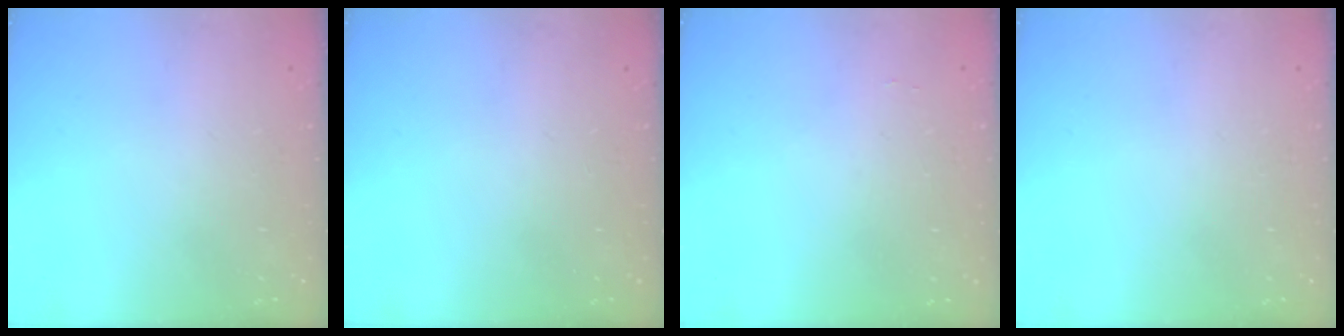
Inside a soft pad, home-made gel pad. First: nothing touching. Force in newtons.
{"total": 0.0}
{"total": 5.9, "press": 5.9, "slide": 0.3}
{"total": 0.0}